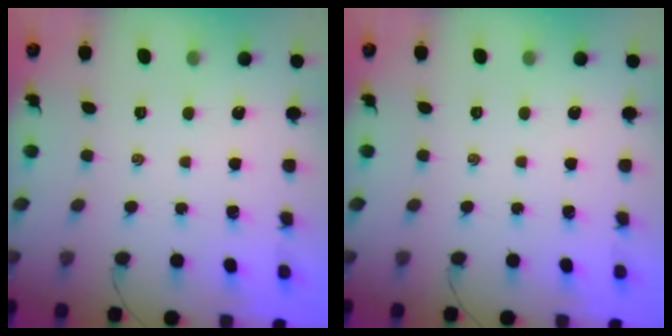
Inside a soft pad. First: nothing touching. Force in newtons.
{"total": 0.0}